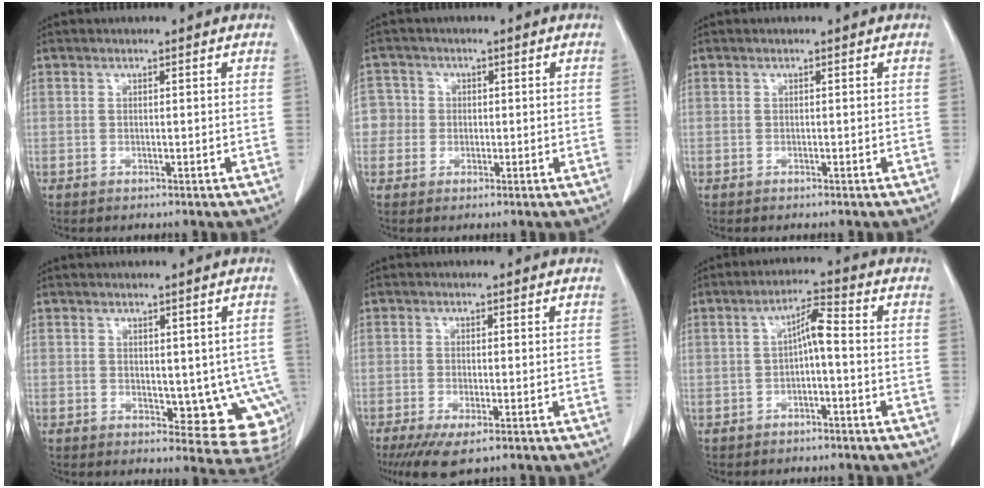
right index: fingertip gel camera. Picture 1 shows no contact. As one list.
[{"total": 3.9, "force": [-0.2, 3.9, -0.1], "torque": [0.016, 0.016, -0.007]}, {"total": 0.0}, {"total": 8.7, "force": [-0.4, 4.8, 7.3], "torque": [-0.063, -0.012, 0.004]}, {"total": 5.2, "force": [-3.3, 1.1, 3.8], "torque": [-0.066, -0.015, -0.053]}, {"total": 4.2, "force": [-0.5, 0.7, 4.1], "torque": [-0.070, 0.017, -0.007]}]